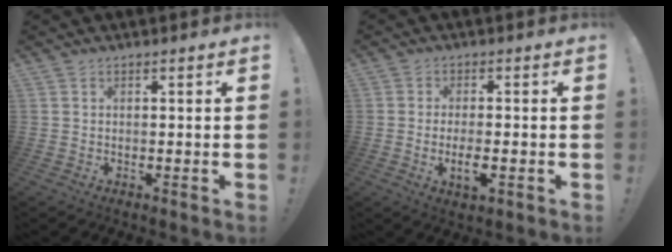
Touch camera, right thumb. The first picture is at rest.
{"total": 5.5, "force": [-1.7, 2.1, 4.8], "torque": [-0.074, -0.007, -0.029]}